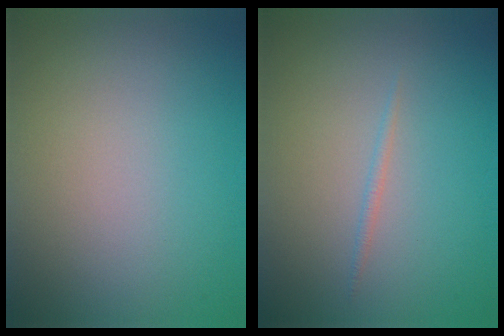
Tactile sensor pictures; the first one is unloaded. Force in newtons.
{"total": 0.6, "press": 0.6, "slide": 0.0}